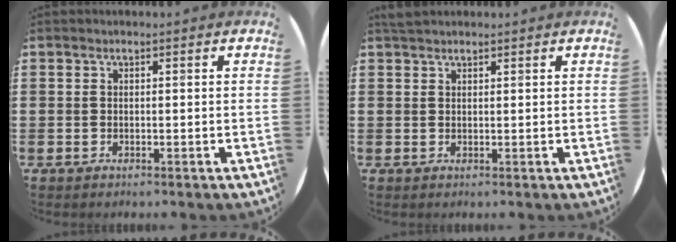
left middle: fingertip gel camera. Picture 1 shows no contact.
{"total": 1.3, "force": [1.3, 0.3, 0.3], "torque": [-0.008, 0.003, 0.024]}